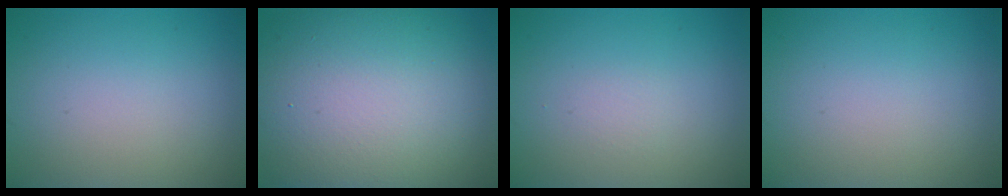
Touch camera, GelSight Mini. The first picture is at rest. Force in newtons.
{"total": 16.3, "press": 16.3, "slide": 0.9}
{"total": 0.0}
{"total": 0.0}